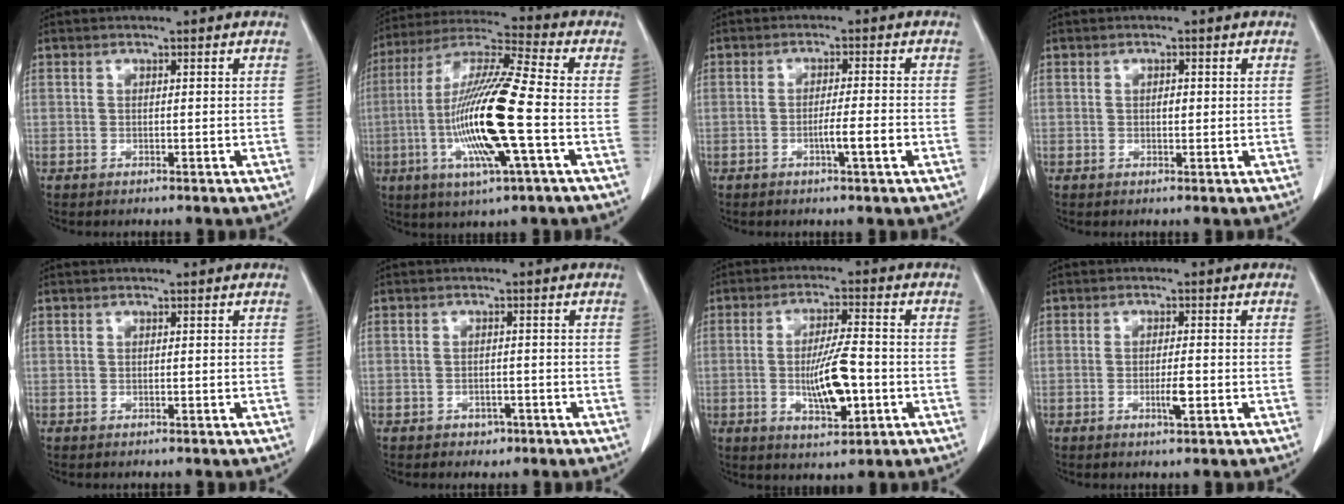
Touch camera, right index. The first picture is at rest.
{"total": 17.5, "force": [-3.6, 0.9, 17.1], "torque": [-0.349, -0.011, -0.074]}
{"total": 3.9, "force": [-1.4, -0.2, 3.7], "torque": [-0.058, -0.003, -0.023]}
{"total": 1.3, "force": [-0.1, 0.0, 1.3], "torque": [-0.024, 0.001, -0.002]}
{"total": 0.0}
{"total": 2.0, "force": [-1.2, 1.4, 0.7], "torque": [-0.009, 0.004, -0.011]}
{"total": 9.0, "force": [-1.8, 2.0, 8.6], "torque": [-0.155, -0.003, -0.027]}
{"total": 2.9, "force": [-0.8, 0.3, 2.8], "torque": [-0.050, -0.003, -0.012]}